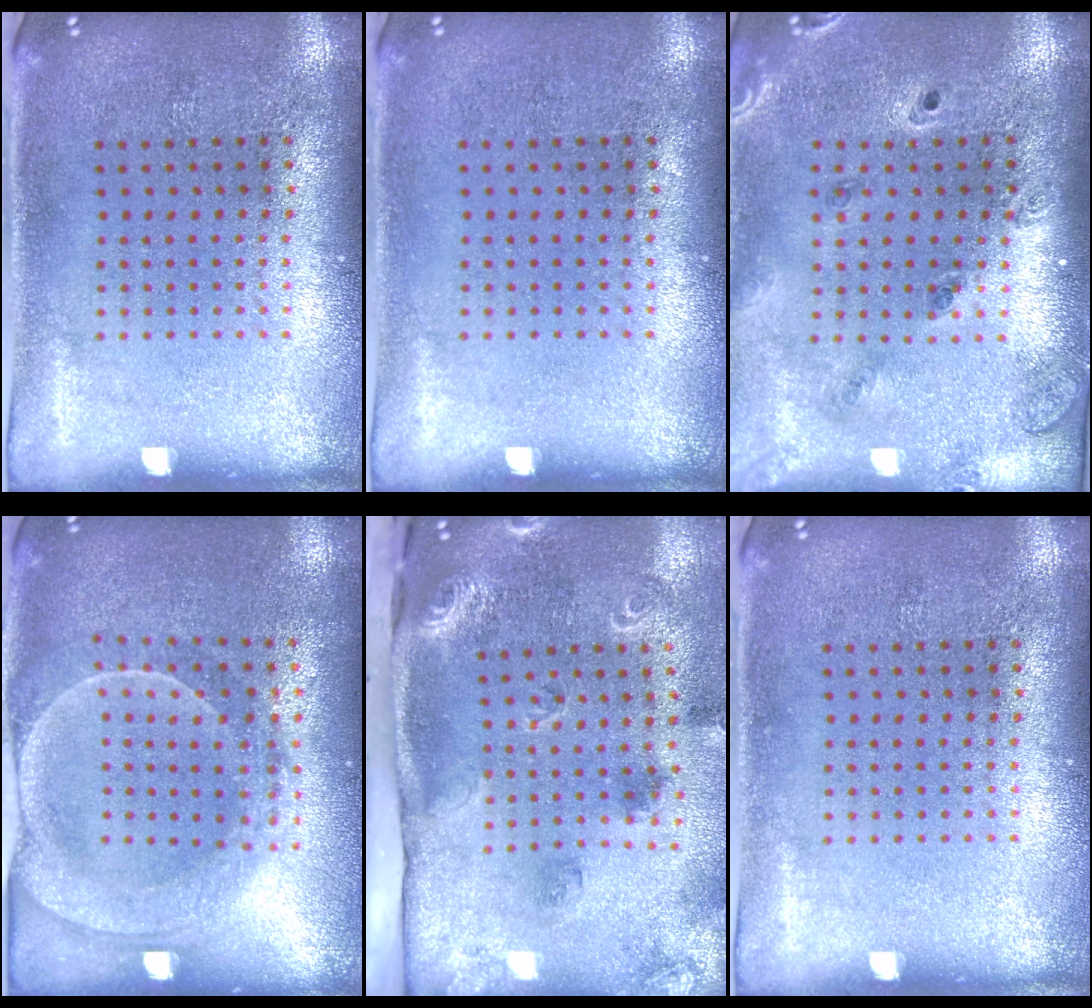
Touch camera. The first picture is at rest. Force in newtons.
{"total": 0.0}
{"total": 1.4, "press": 1.3, "slide": 0.3}
{"total": 2.1, "press": 2.0, "slide": 0.7}
{"total": 2.1, "press": 1.8, "slide": 1.1}
{"total": 0.0}